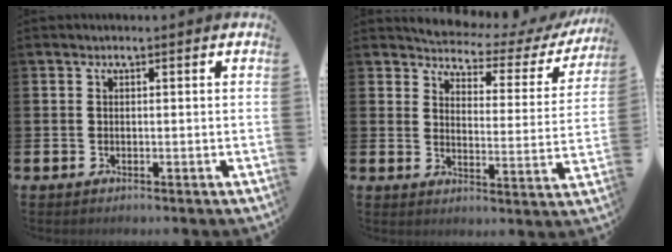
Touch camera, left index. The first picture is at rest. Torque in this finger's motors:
{"motor_torque": [0.94, -1.19, 0.38, 0.04]}